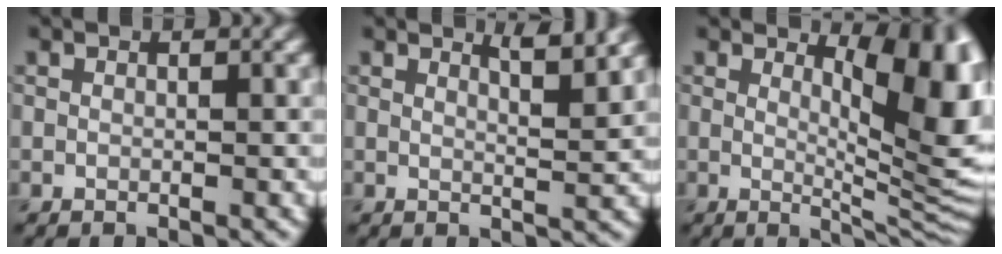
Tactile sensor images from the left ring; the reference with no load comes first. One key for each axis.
{"total": 3.0, "fx": 2.2, "fy": 0.7, "fz": 2.0, "tx": -0.018, "ty": 0.003, "tz": 0.027}
{"total": 9.6, "fx": 2.9, "fy": 3.3, "fz": 8.5, "tx": -0.110, "ty": -0.008, "tz": 0.048}